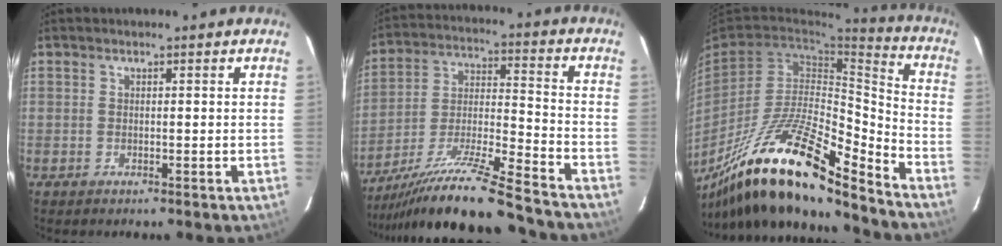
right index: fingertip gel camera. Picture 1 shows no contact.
{"total": 21.2, "force": [-17.8, 0.6, 11.4], "torque": [-0.196, -0.030, -0.296]}
{"total": 24.1, "force": [-17.0, 4.7, 16.3], "torque": [-0.290, -0.036, -0.299]}